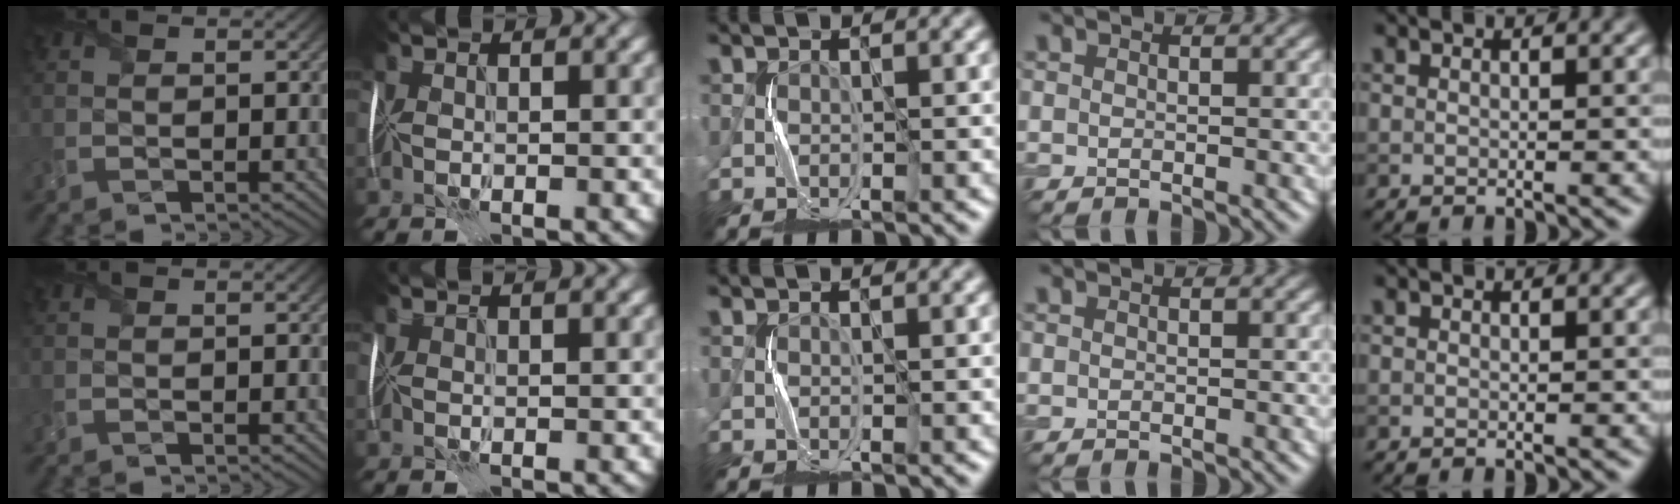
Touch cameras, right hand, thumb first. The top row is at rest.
{"index": {"total": 1.4, "force": [1.3, 0.1, 0.5], "torque": [-0.002, 0.005, 0.004]}}